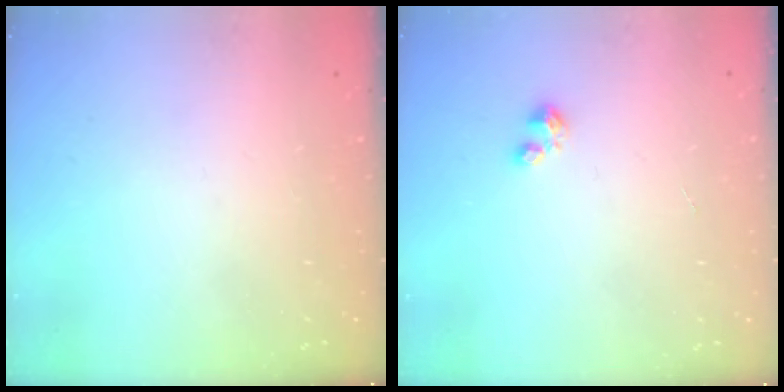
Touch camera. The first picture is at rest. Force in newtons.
{"total": 2.5, "press": 2.4, "slide": 0.4}